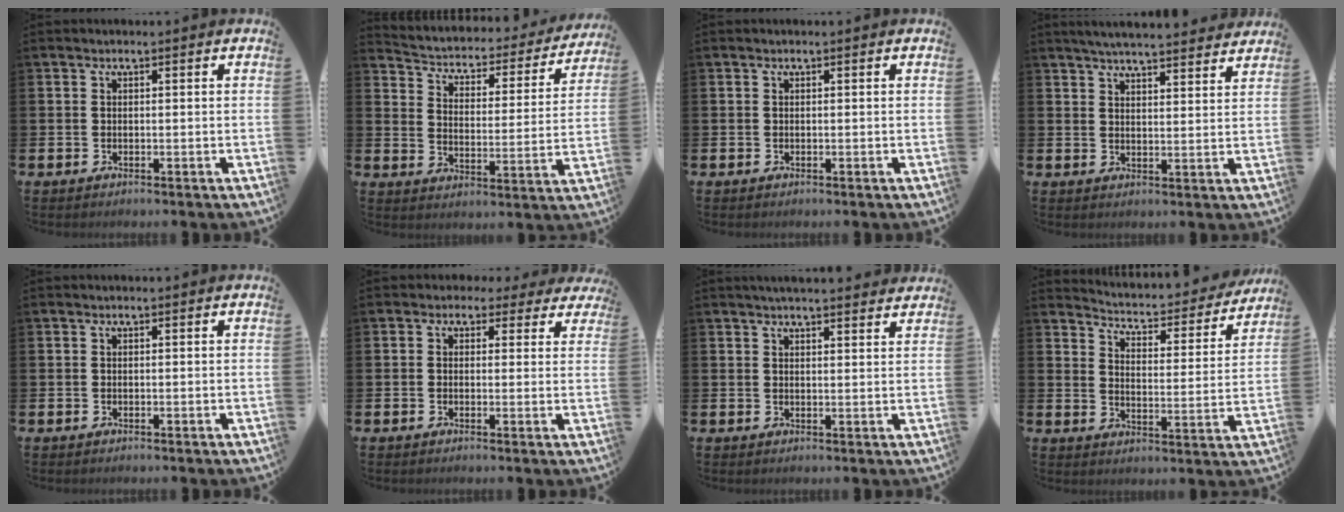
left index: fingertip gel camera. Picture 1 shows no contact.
{"total": 3.5, "force": [2.9, 1.6, 1.0], "torque": [-0.045, -0.027, 0.039]}
{"total": 0.0}
{"total": 5.1, "force": [5.0, 0.2, 1.0], "torque": [-0.029, -0.026, 0.089]}
{"total": 0.0}
{"total": 2.1, "force": [1.2, 1.7, 0.3], "torque": [-0.007, -0.003, 0.014]}
{"total": 3.2, "force": [3.2, 0.0, 0.6], "torque": [-0.016, -0.012, 0.058]}
{"total": 4.0, "force": [3.9, 0.7, 0.6], "torque": [-0.040, -0.038, 0.058]}